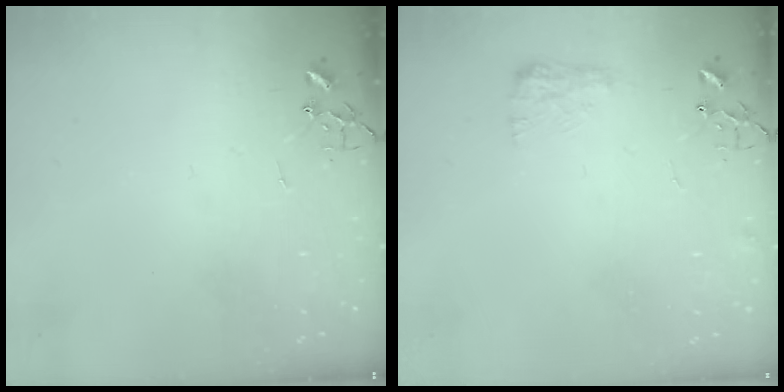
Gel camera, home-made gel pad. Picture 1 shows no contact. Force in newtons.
{"total": 8.3, "press": 8.2, "slide": 0.3}